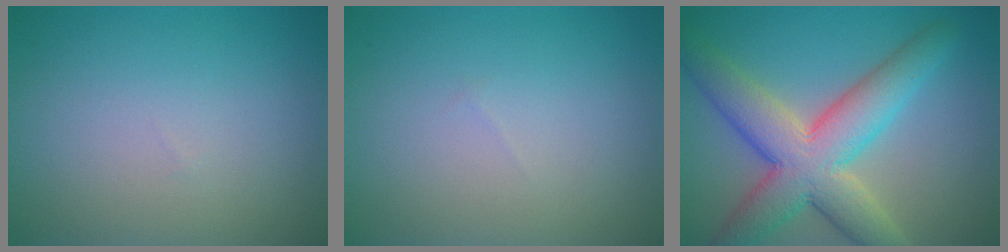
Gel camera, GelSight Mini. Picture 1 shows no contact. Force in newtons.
{"total": 0.0}
{"total": 8.9, "press": 8.9, "slide": 0.3}